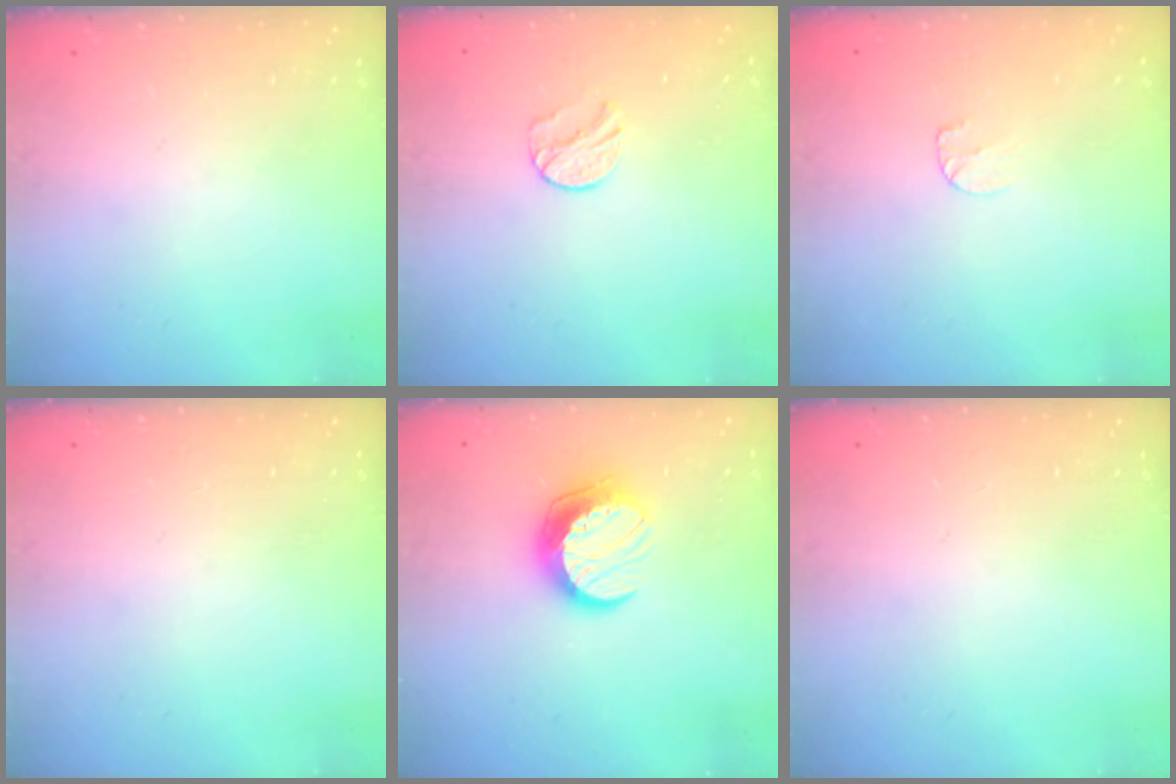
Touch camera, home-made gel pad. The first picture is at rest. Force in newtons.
{"total": 6.6, "press": 6.6, "slide": 0.6}
{"total": 3.5, "press": 3.5, "slide": 0.3}
{"total": 0.0}
{"total": 11.5, "press": 11.5, "slide": 0.6}
{"total": 0.0}